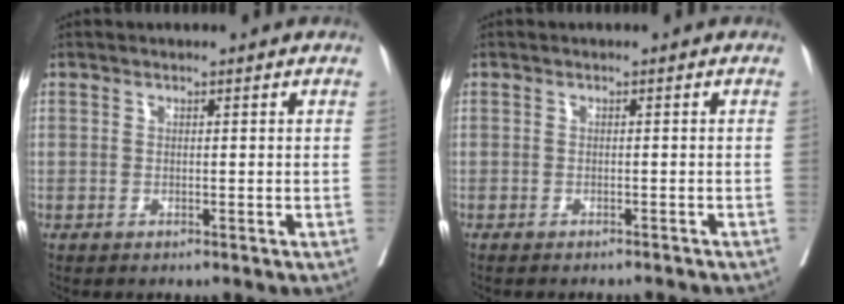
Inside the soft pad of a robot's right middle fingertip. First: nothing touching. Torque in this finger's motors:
{"motor_torque": [0.28, -0.35, 0.09, 0.02]}